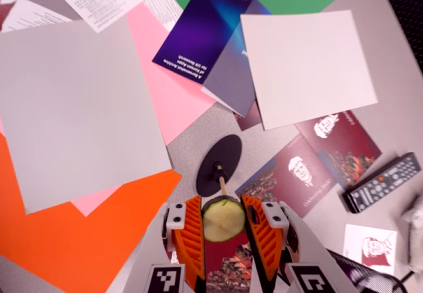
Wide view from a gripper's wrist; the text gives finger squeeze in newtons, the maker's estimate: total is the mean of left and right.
{"total": 11.3, "left": 11.3, "right": 11.3}